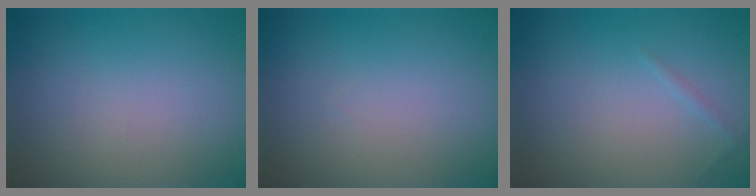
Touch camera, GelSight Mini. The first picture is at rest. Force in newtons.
{"total": 0.0}
{"total": 0.5, "press": 0.5, "slide": 0.0}